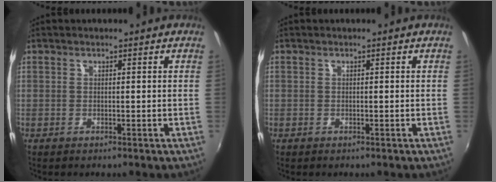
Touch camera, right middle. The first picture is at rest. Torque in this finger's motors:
{"motor_torque": [1.30, -0.84, 0.35, -0.21]}